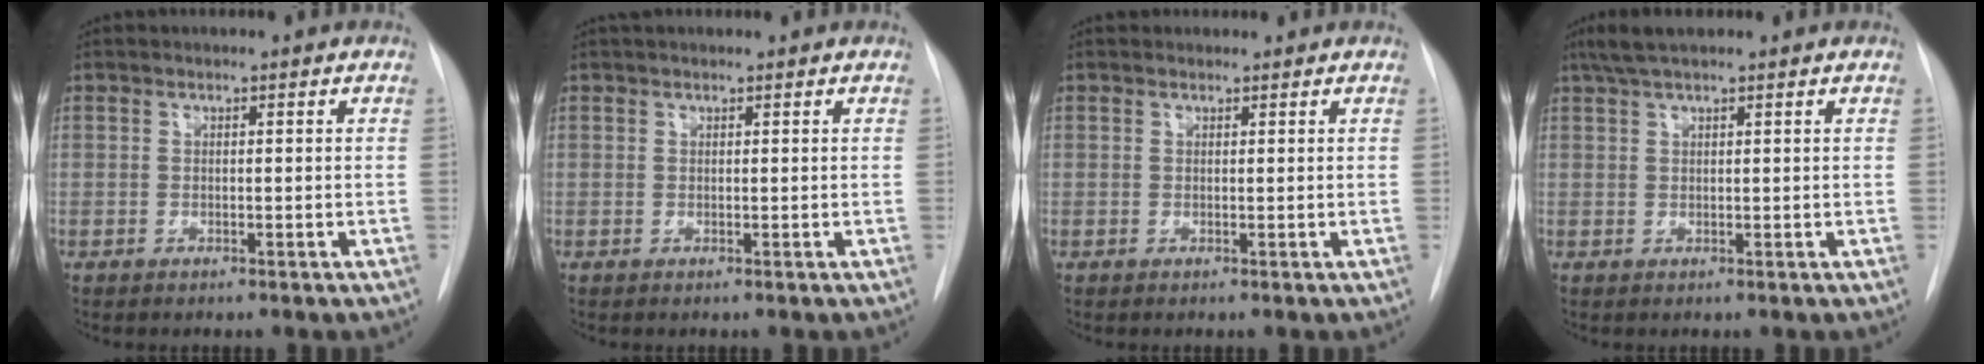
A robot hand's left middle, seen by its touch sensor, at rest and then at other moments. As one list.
[{"total": 1.6, "force": [1.5, 0.4, 0.6], "torque": [-0.009, 0.023, 0.024]}, {"total": 1.0, "force": [0.9, 0.4, -0.1], "torque": [0.001, 0.014, 0.014]}, {"total": 4.0, "force": [3.1, 0.6, 2.5], "torque": [-0.051, 0.019, 0.059]}]